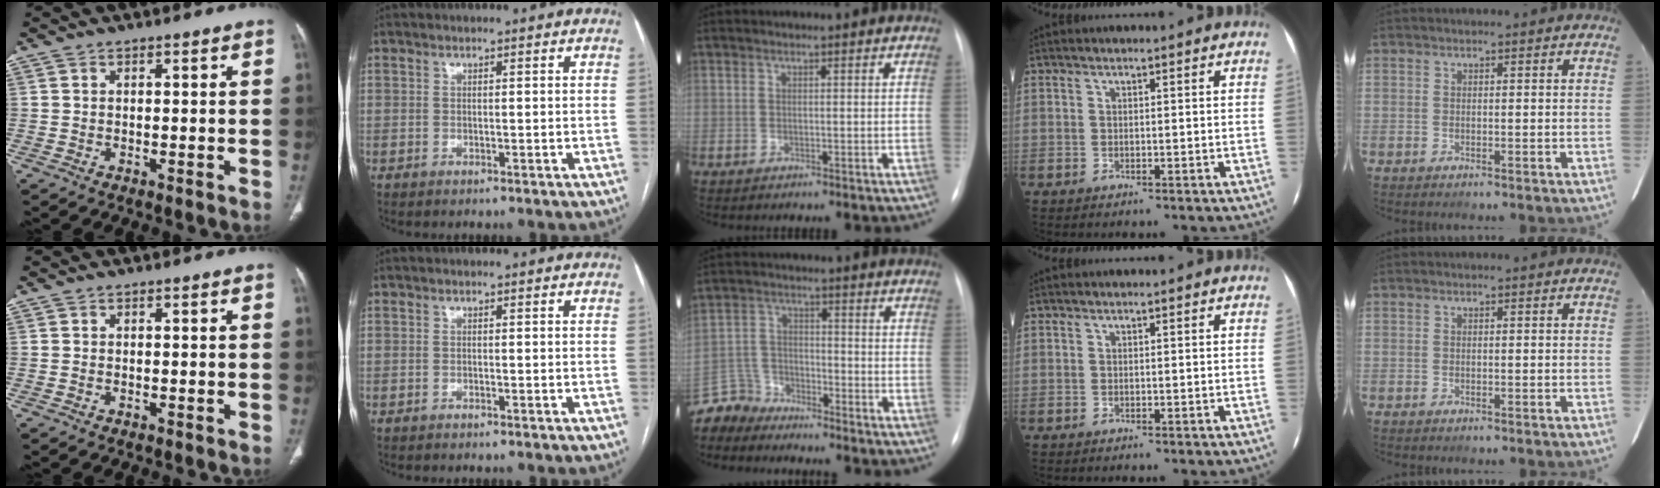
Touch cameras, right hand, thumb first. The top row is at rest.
{"middle": {"total": 6.4, "force": [-6.1, 1.6, -1.1], "torque": [0.015, 0.003, -0.124]}}